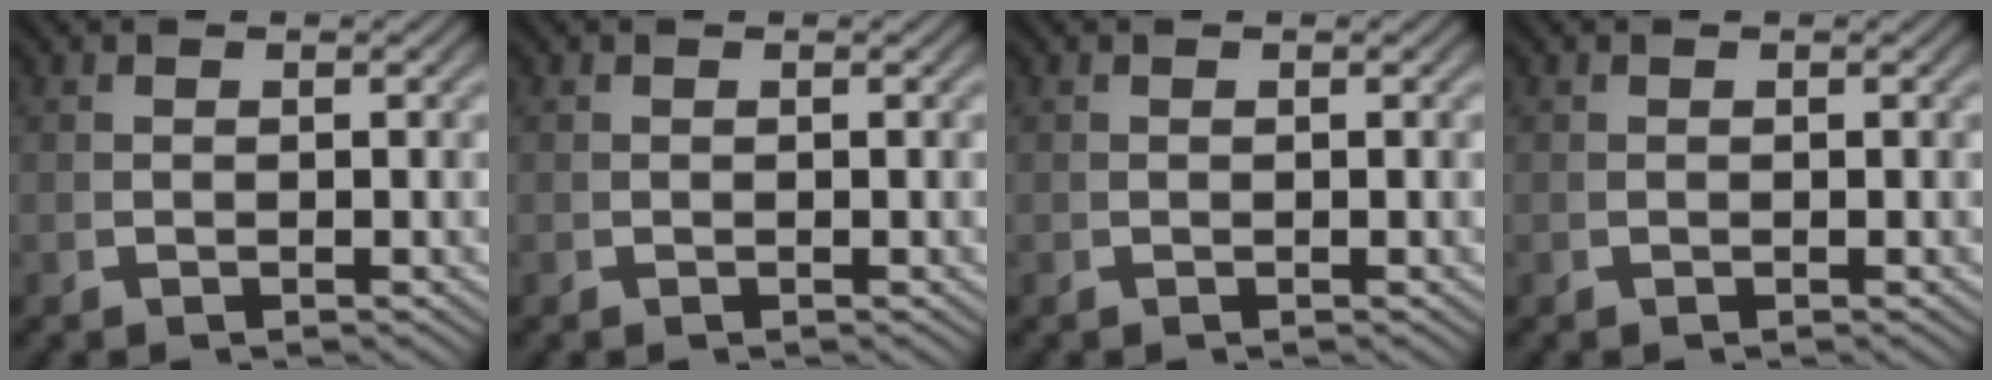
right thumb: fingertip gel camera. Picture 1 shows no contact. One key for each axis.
{"total": 0.0}
{"total": 0.0}
{"total": 0.0}